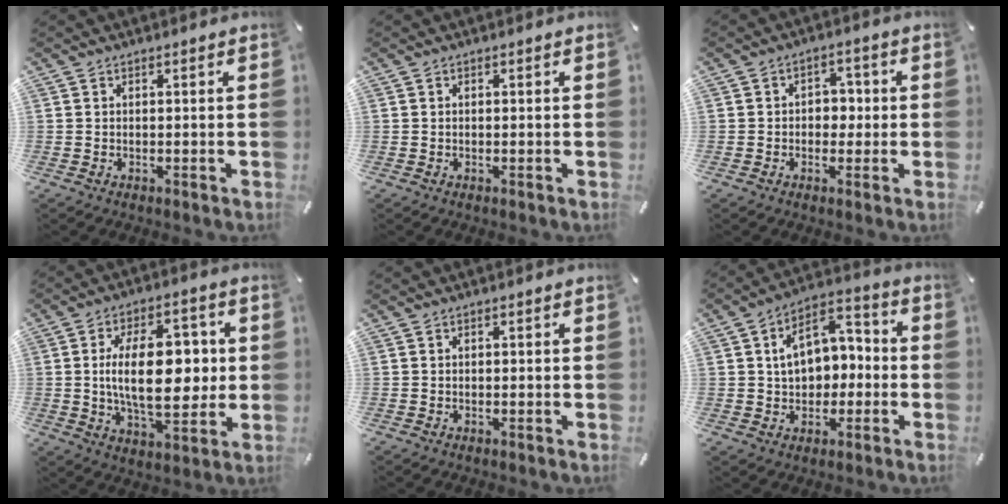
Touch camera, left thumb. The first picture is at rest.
{"total": 0.0}
{"total": 4.2, "force": [-0.9, 3.4, 2.3], "torque": [-0.029, 0.007, -0.024]}
{"total": 18.3, "force": [1.2, 9.7, 15.5], "torque": [-0.250, 0.000, 0.014]}
{"total": 0.0}
{"total": 10.5, "force": [1.0, 8.5, 6.1], "torque": [-0.086, 0.005, 0.020]}